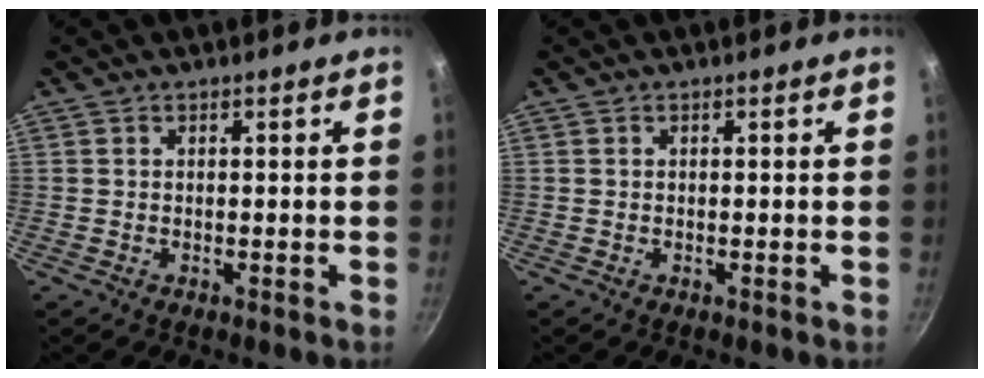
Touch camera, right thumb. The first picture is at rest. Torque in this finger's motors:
{"motor_torque": [0.00, 0.14, 0.21, 0.01, 0.03]}